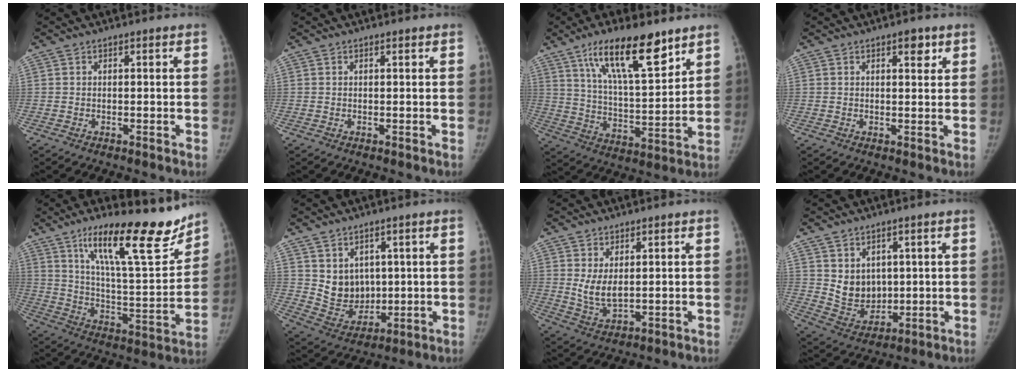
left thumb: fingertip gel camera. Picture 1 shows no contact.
{"total": 0.0}
{"total": 17.4, "force": [10.9, 5.3, 12.4], "torque": [-0.182, -0.052, 0.194]}
{"total": 2.9, "force": [1.6, 1.3, 2.0], "torque": [-0.015, -0.007, 0.021]}
{"total": 23.0, "force": [15.9, 5.7, 15.7], "torque": [-0.205, -0.081, 0.259]}
{"total": 8.2, "force": [2.3, 6.9, 3.9], "torque": [-0.031, -0.024, 0.062]}
{"total": 5.1, "force": [1.2, 2.7, 4.1], "torque": [-0.070, -0.016, 0.033]}
{"total": 7.6, "force": [1.9, 6.2, 4.0], "torque": [-0.036, -0.023, 0.056]}